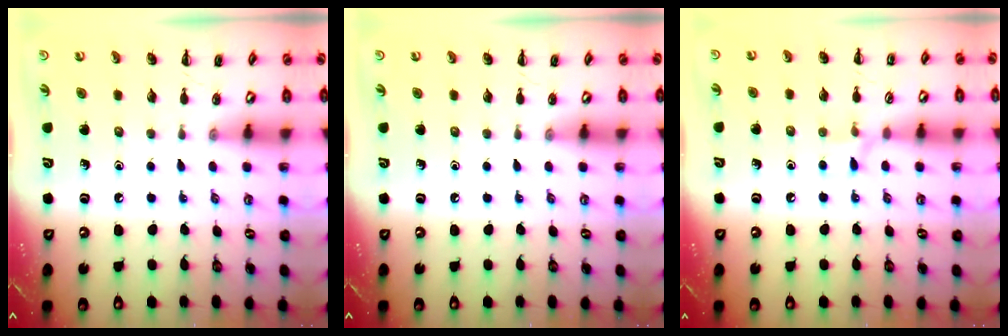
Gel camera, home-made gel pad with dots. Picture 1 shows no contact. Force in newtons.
{"total": 0.0}
{"total": 5.5, "press": 5.1, "slide": 2.1}